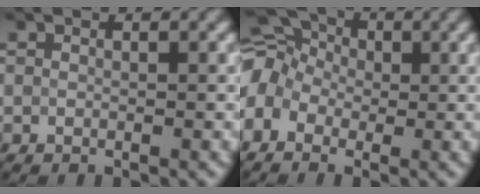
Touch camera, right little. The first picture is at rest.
{"total": 7.3, "force": [-0.1, 5.8, 4.5], "torque": [-0.093, 0.030, -0.041]}